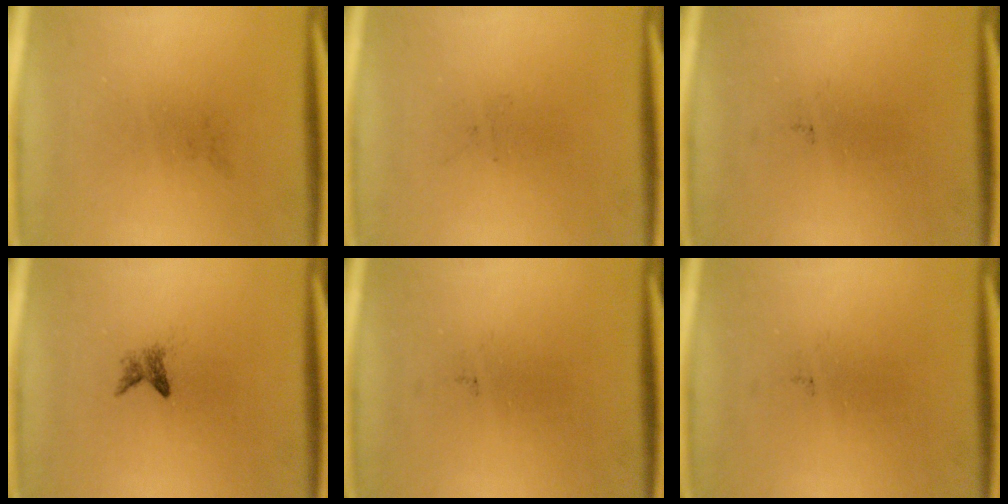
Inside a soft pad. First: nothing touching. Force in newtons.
{"total": 0.0}
{"total": 0.0}
{"total": 1.4}
{"total": 0.0}
{"total": 0.0}